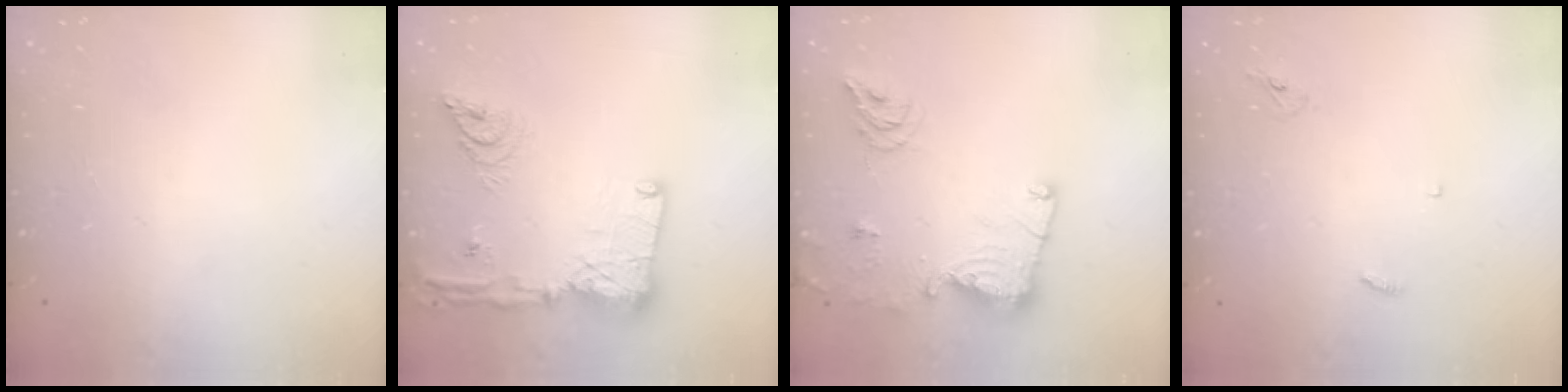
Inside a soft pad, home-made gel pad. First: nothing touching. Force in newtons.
{"total": 20.1, "press": 19.9, "slide": 3.0}
{"total": 15.1, "press": 15.0, "slide": 1.5}
{"total": 2.9, "press": 2.9, "slide": 0.2}